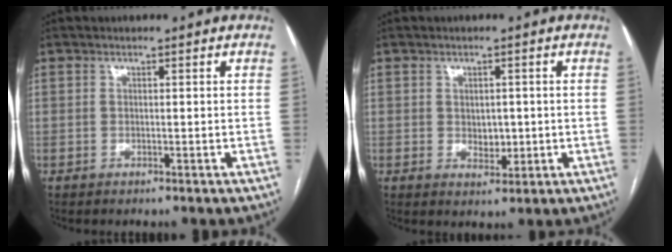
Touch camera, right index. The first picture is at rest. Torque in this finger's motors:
{"motor_torque": [0.10, 0.07, 0.03, 0.00]}